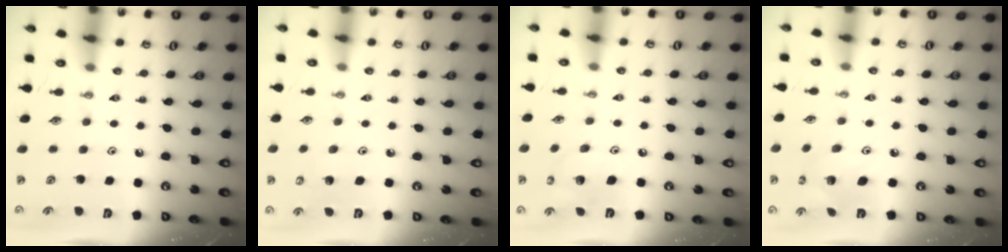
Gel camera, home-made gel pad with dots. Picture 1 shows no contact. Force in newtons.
{"total": 5.1, "press": 5.0, "slide": 0.9}
{"total": 9.4, "press": 9.2, "slide": 1.8}
{"total": 6.0, "press": 6.0, "slide": 0.2}